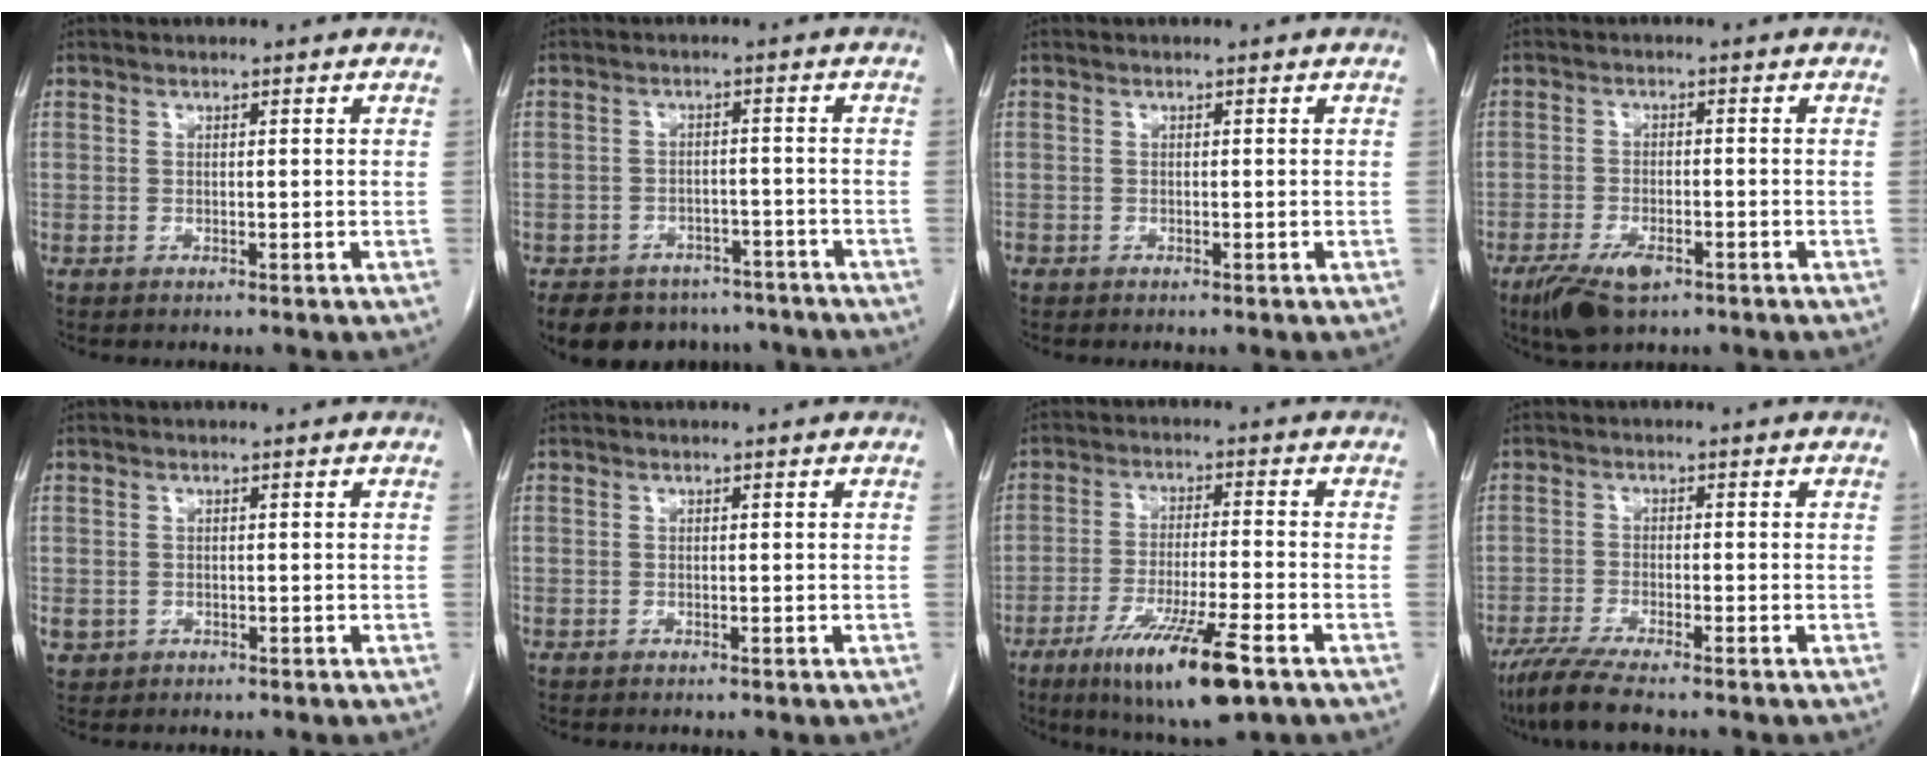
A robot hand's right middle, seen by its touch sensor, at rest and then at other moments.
{"total": 12.0, "force": [-9.7, 6.3, 3.2], "torque": [-0.053, 0.004, -0.121]}
{"total": 0.5, "force": [-0.4, 0.4, 0.1], "torque": [-0.005, 0.002, -0.009]}
{"total": 6.6, "force": [-4.0, 2.6, 4.5], "torque": [-0.083, -0.009, -0.065]}
{"total": 1.9, "force": [-0.6, 1.7, 0.5], "torque": [-0.006, 0.004, -0.003]}
{"total": 0.0}
{"total": 12.9, "force": [-7.2, 1.2, 10.6], "torque": [-0.190, -0.033, -0.117]}
{"total": 6.6, "force": [-5.2, 0.1, 4.0], "torque": [-0.073, -0.021, -0.092]}